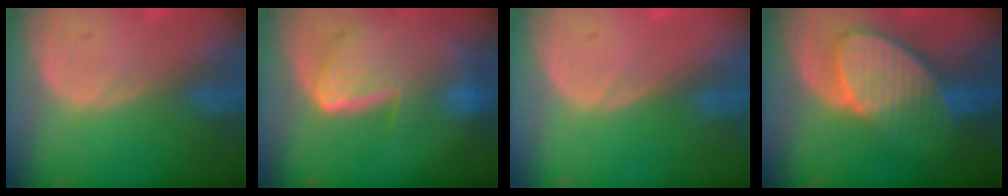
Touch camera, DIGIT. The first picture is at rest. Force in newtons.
{"total": 9.4, "press": 8.1, "slide": 4.8}
{"total": 0.0}
{"total": 9.4, "press": 8.3, "slide": 4.4}